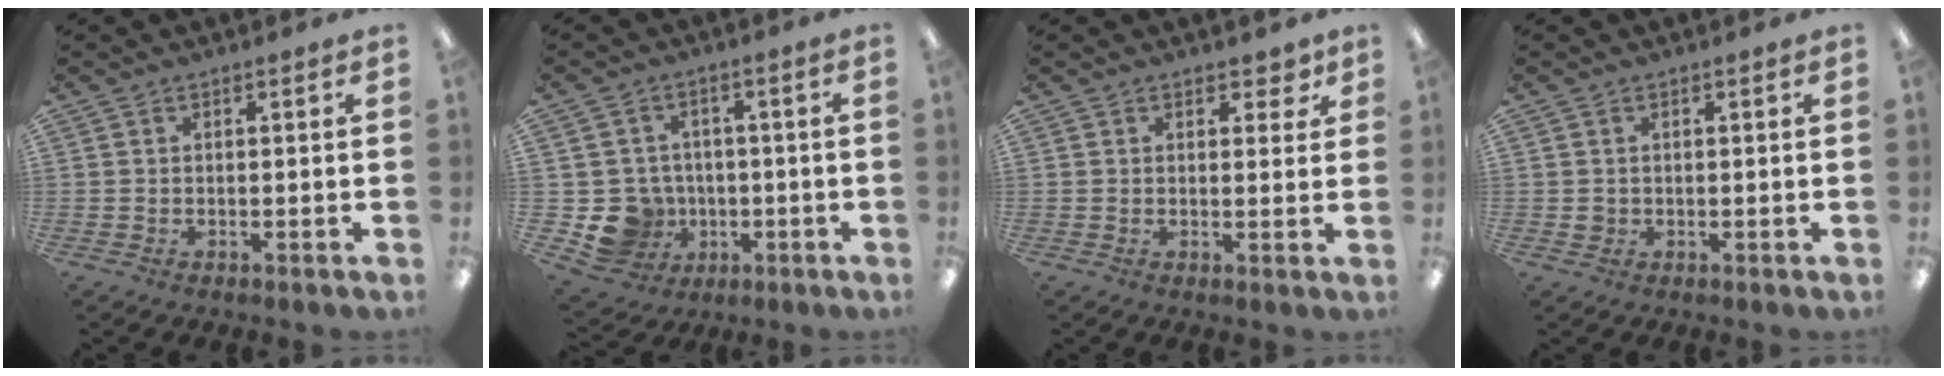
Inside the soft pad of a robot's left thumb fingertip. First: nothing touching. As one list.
[{"total": 9.8, "force": [-2.2, 9.2, 2.5], "torque": [-0.073, 0.015, -0.030]}, {"total": 3.2, "force": [2.1, 1.9, 1.5], "torque": [-0.008, -0.004, 0.034]}, {"total": 1.4, "force": [0.4, 1.4, 0.2], "torque": [-0.007, 0.004, 0.006]}]